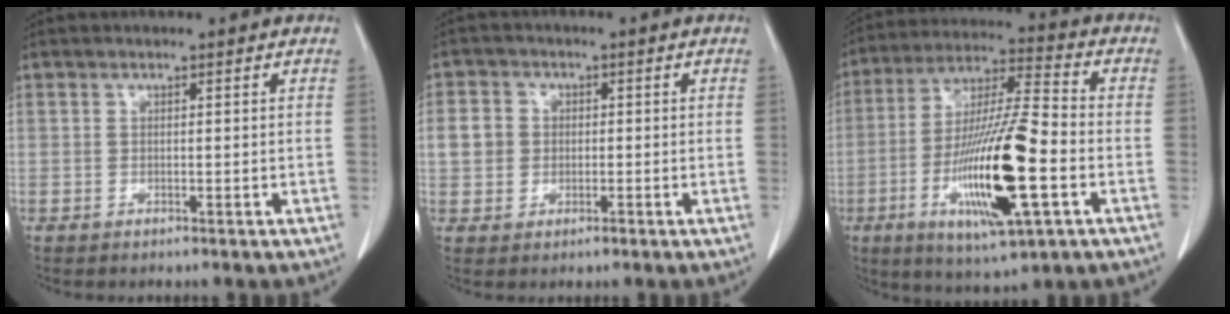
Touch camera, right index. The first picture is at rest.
{"total": 4.2, "force": [-0.1, 3.9, 1.6], "torque": [-0.035, 0.011, 0.000]}
{"total": 18.9, "force": [-5.5, 2.3, 17.9], "torque": [-0.354, -0.016, -0.091]}